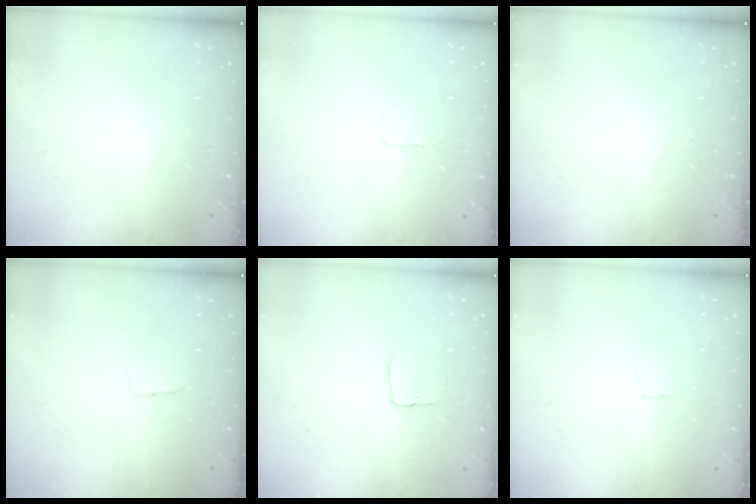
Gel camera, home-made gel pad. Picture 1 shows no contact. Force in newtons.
{"total": 2.3, "press": 2.3, "slide": 0.1}
{"total": 0.0}
{"total": 3.8, "press": 3.8, "slide": 0.3}
{"total": 6.0, "press": 6.0, "slide": 0.4}
{"total": 3.5, "press": 3.5, "slide": 0.3}